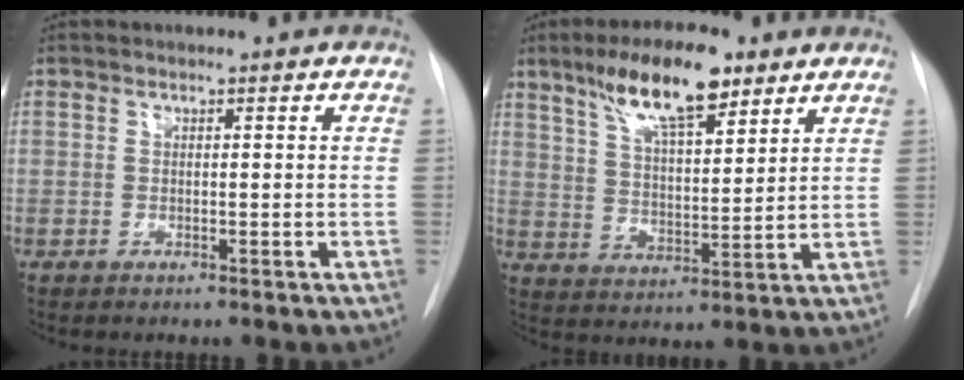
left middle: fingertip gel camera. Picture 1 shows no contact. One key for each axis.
{"total": 12.3, "fx": 8.0, "fy": 3.1, "fz": 8.7, "tx": -0.155, "ty": 0.009, "tz": 0.142}